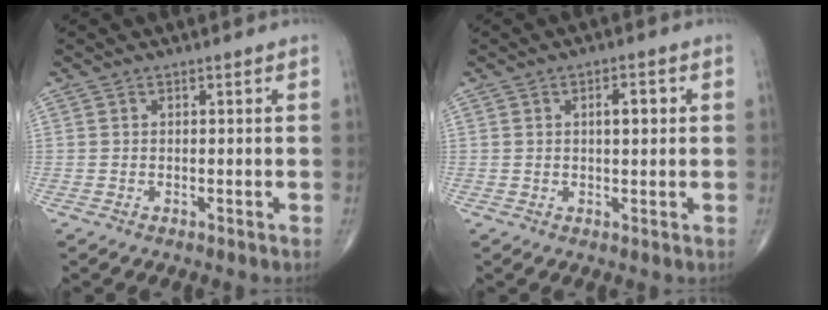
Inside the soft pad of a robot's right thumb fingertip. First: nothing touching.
{"total": 3.5, "force": [0.8, 1.4, 3.1], "torque": [-0.038, 0.001, 0.009]}